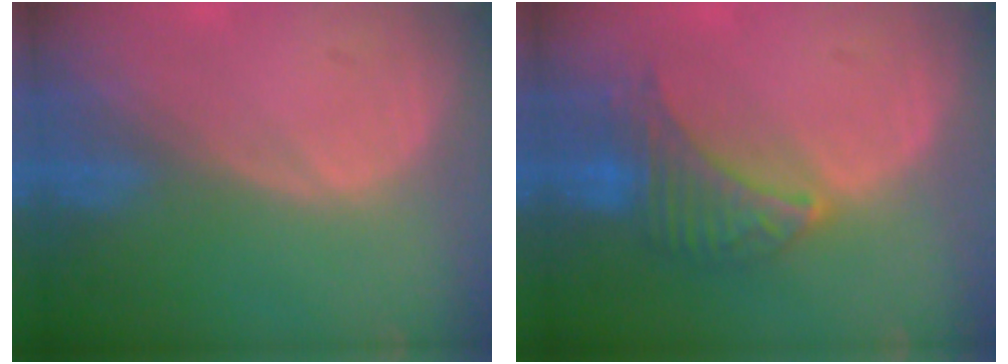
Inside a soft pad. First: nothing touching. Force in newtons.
{"total": 6.5, "press": 6.5, "slide": 0.6}